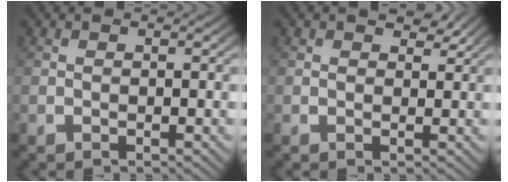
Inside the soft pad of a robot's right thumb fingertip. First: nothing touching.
{"total": 2.0, "force": [1.7, 0.7, 0.8], "torque": [-0.005, -0.002, 0.028]}